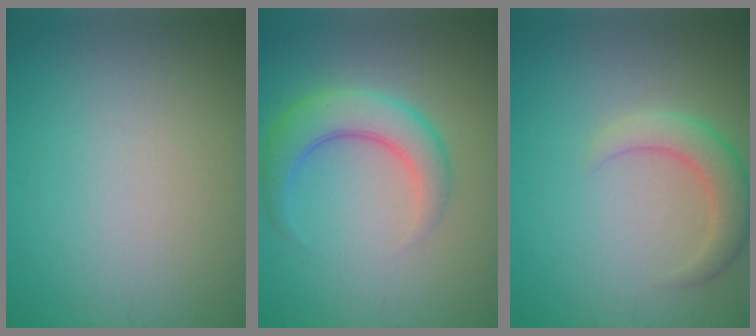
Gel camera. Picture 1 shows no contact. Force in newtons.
{"total": 5.9, "press": 5.9, "slide": 0.3}
{"total": 3.2, "press": 3.2, "slide": 0.5}